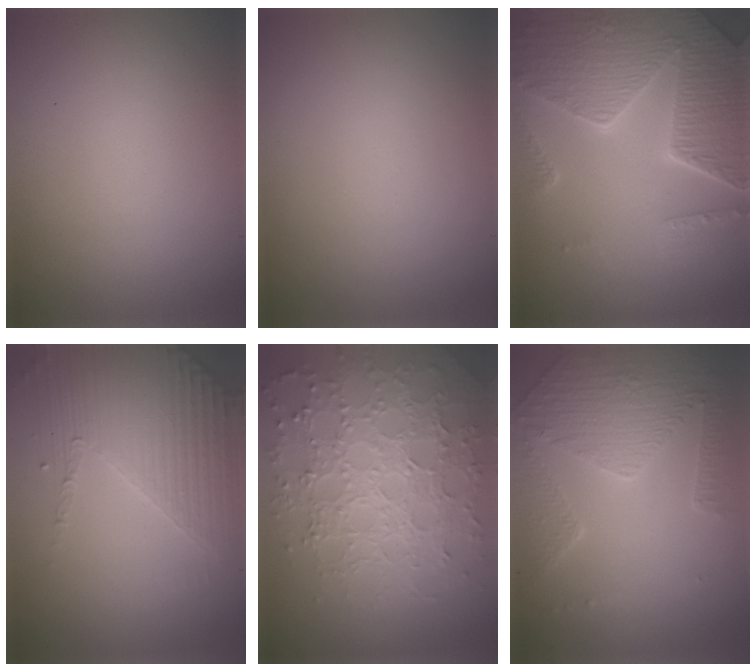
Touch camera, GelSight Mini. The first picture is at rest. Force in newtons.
{"total": 0.0}
{"total": 8.4, "press": 6.2, "slide": 5.8}
{"total": 4.3, "press": 3.2, "slide": 2.9}
{"total": 7.7, "press": 5.6, "slide": 5.2}
{"total": 5.0, "press": 3.7, "slide": 3.4}